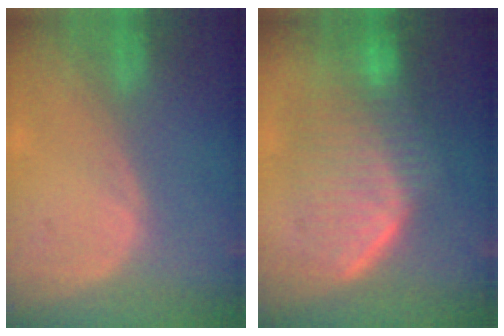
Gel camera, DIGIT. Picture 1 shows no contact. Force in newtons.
{"total": 8.9, "press": 8.7, "slide": 2.0}